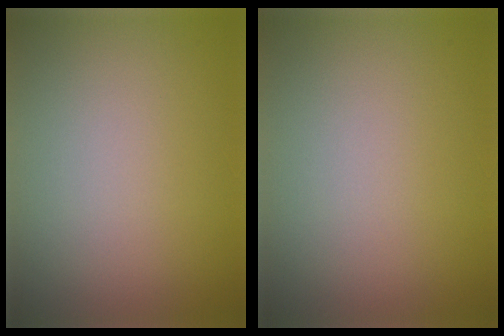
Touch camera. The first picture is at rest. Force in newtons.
{"total": 0.0}